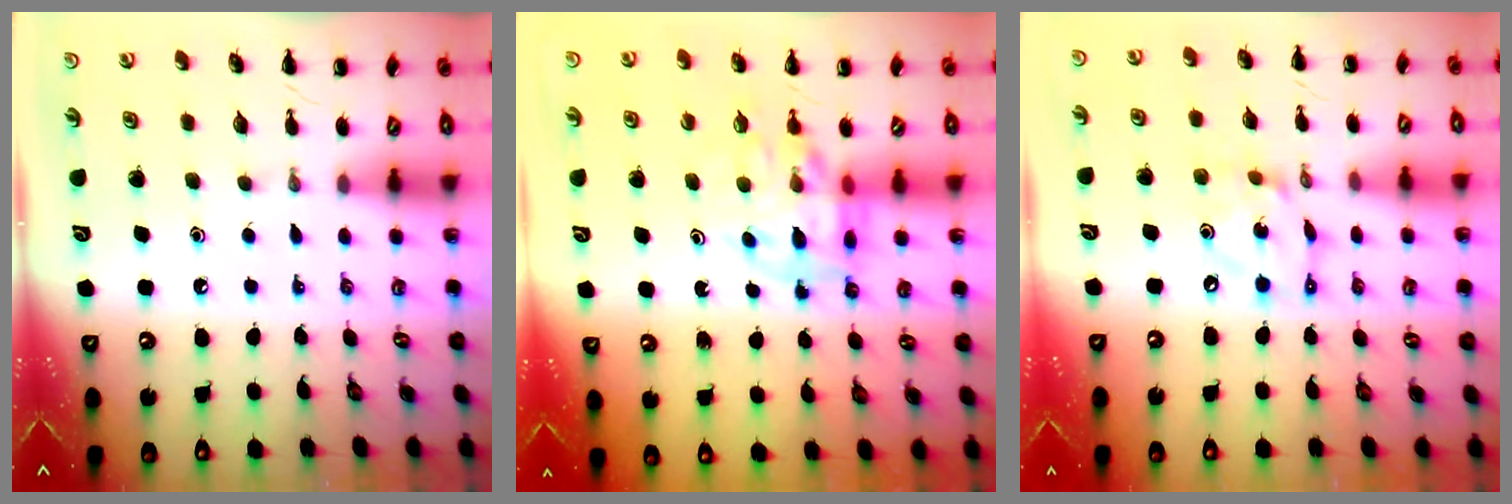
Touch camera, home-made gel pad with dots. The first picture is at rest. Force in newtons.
{"total": 11.6, "press": 11.1, "slide": 3.5}
{"total": 8.6, "press": 8.4, "slide": 1.9}